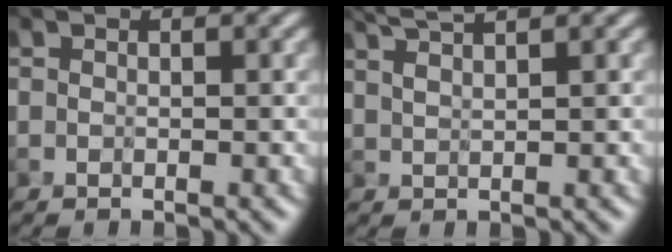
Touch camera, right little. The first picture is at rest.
{"total": 3.3, "force": [2.6, 0.6, 1.9], "torque": [-0.020, 0.013, 0.033]}